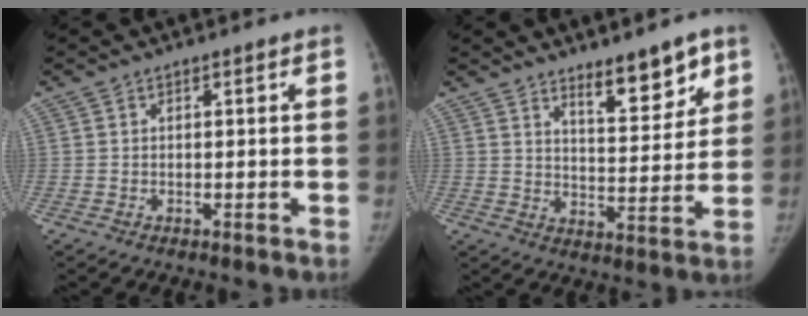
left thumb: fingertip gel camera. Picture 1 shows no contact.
{"total": 9.5, "force": [6.6, 3.3, 6.0], "torque": [-0.058, -0.052, 0.105]}